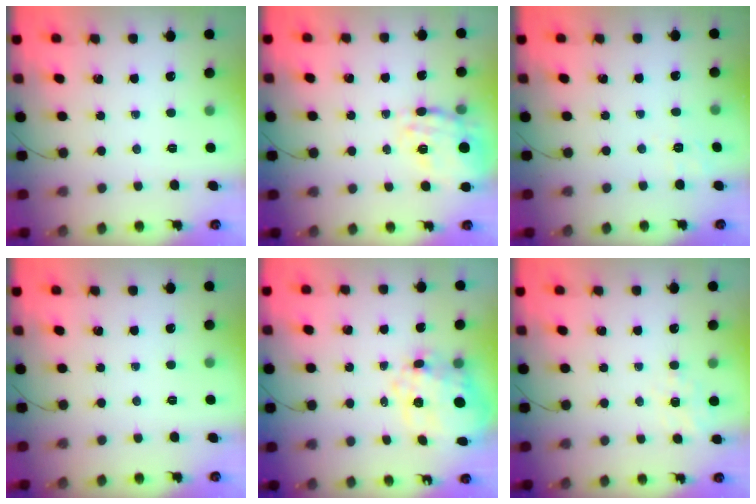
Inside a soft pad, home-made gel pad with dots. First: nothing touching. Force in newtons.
{"total": 17.9, "press": 17.8, "slide": 1.6}
{"total": 1.9, "press": 0.2, "slide": 1.9}
{"total": 0.0}
{"total": 13.3, "press": 13.0, "slide": 2.6}
{"total": 6.0, "press": 5.6, "slide": 1.9}